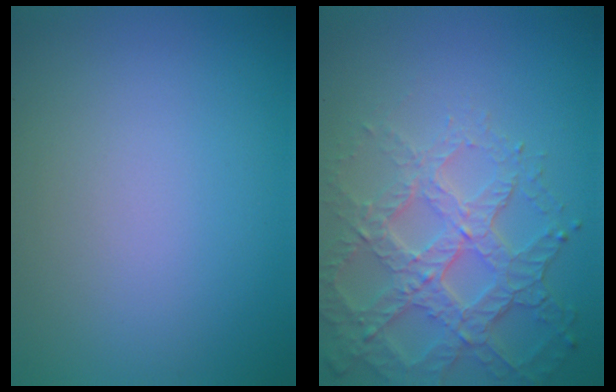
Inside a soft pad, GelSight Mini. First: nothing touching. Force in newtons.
{"total": 6.3, "press": 4.8, "slide": 4.1}